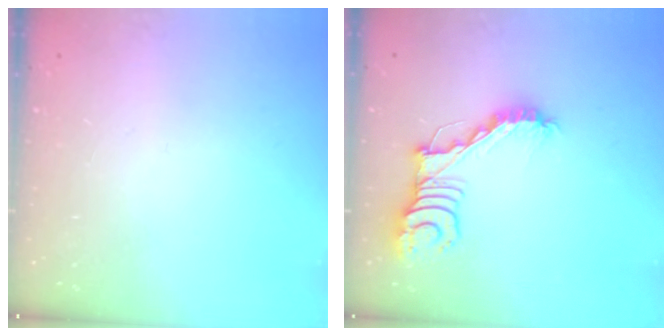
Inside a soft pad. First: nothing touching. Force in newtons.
{"total": 15.5, "press": 15.4, "slide": 0.4}